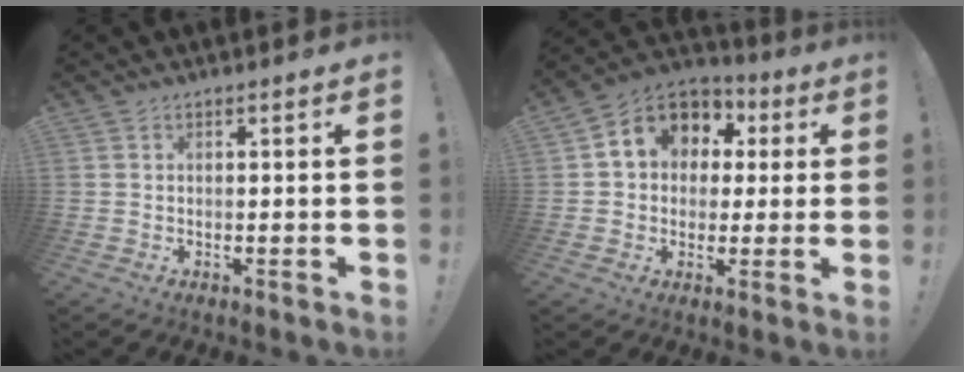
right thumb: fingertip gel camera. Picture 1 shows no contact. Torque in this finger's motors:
{"motor_torque": [1.48, 2.14, 1.15, -0.15, 0.06]}